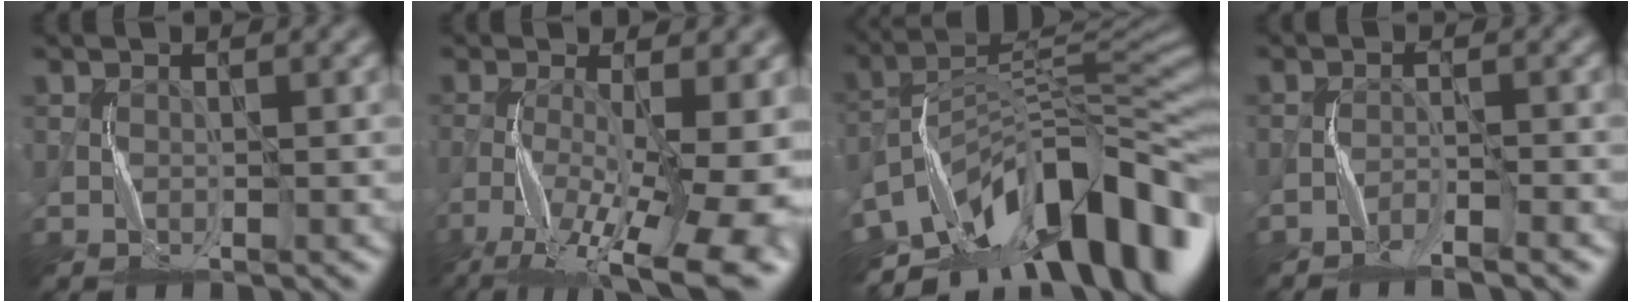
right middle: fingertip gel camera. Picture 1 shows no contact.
{"total": 11.0, "force": [-4.3, 3.6, 9.5], "torque": [-0.190, -0.016, -0.074]}
{"total": 14.9, "force": [-8.5, 6.5, 10.4], "torque": [-0.184, 0.025, -0.149]}
{"total": 1.8, "force": [-1.6, -0.1, 0.7], "torque": [-0.014, 0.002, -0.036]}